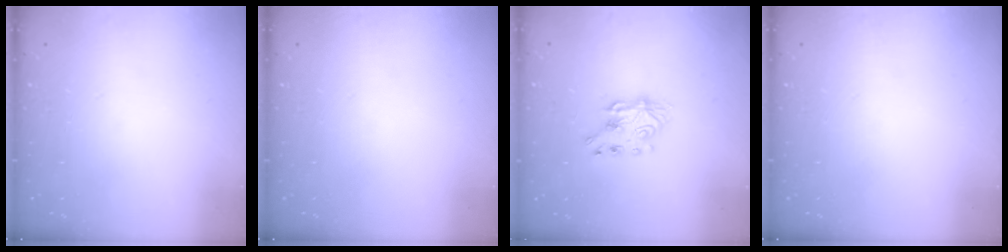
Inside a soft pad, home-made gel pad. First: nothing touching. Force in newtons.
{"total": 0.0}
{"total": 6.9, "press": 6.9, "slide": 0.5}
{"total": 0.0}